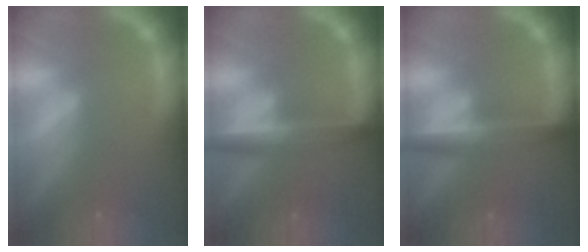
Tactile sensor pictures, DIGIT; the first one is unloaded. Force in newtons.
{"total": 5.0}
{"total": 5.0}